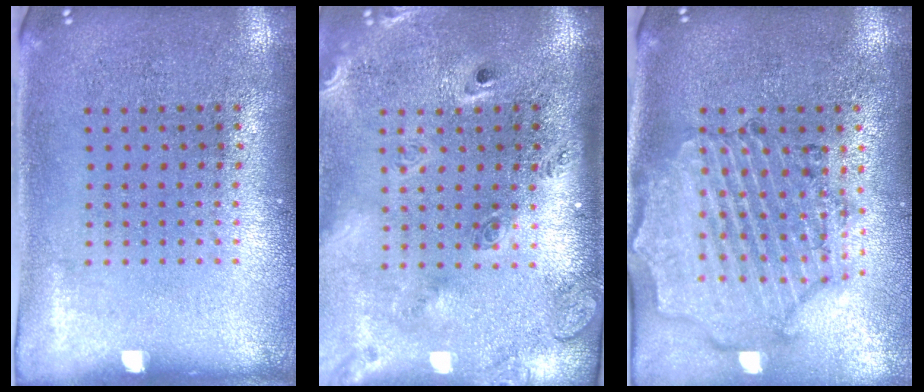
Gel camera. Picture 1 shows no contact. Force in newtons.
{"total": 2.7, "press": 2.0, "slide": 1.8}
{"total": 1.6, "press": 1.6, "slide": 0.4}